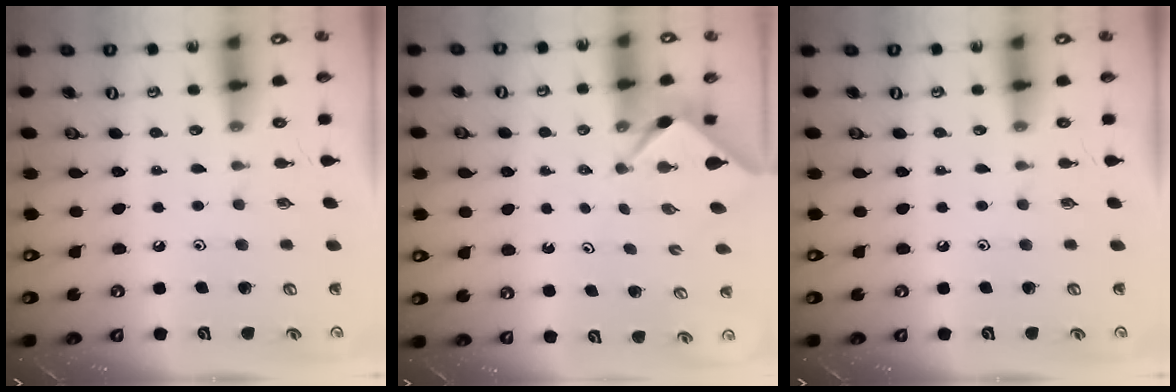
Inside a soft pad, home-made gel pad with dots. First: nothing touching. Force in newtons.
{"total": 2.3, "press": 2.3, "slide": 0.3}
{"total": 0.0}